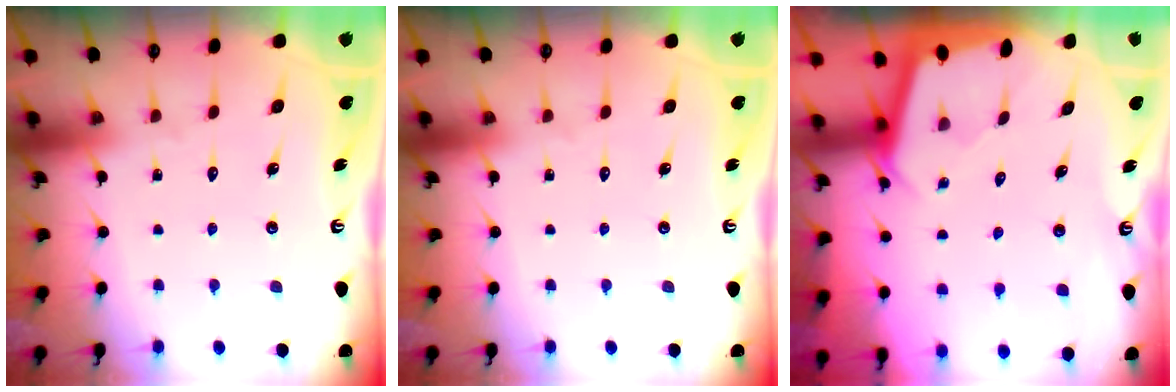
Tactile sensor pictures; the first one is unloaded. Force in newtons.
{"total": 0.0}
{"total": 1.6, "press": 1.6, "slide": 0.1}